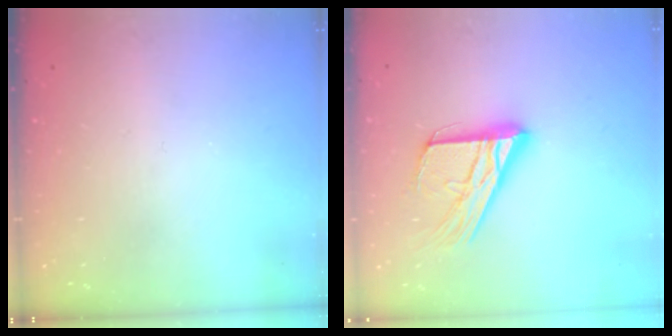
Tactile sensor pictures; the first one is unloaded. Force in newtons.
{"total": 18.1, "press": 18.0, "slide": 1.6}